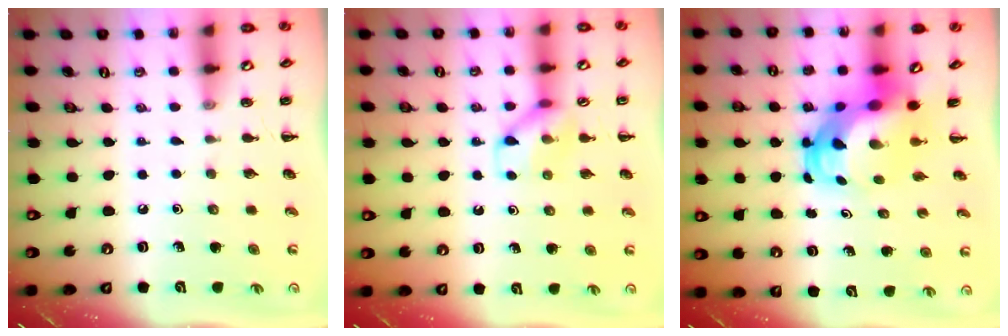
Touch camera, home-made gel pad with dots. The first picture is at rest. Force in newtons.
{"total": 9.6, "press": 9.6, "slide": 0.7}
{"total": 7.1, "press": 6.8, "slide": 2.2}